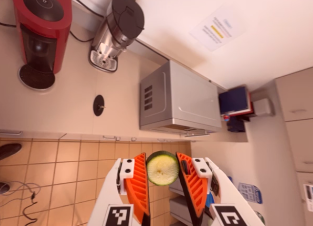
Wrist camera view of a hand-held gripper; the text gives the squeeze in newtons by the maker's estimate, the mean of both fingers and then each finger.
{"total": 8.6, "left": 8.5, "right": 8.7}